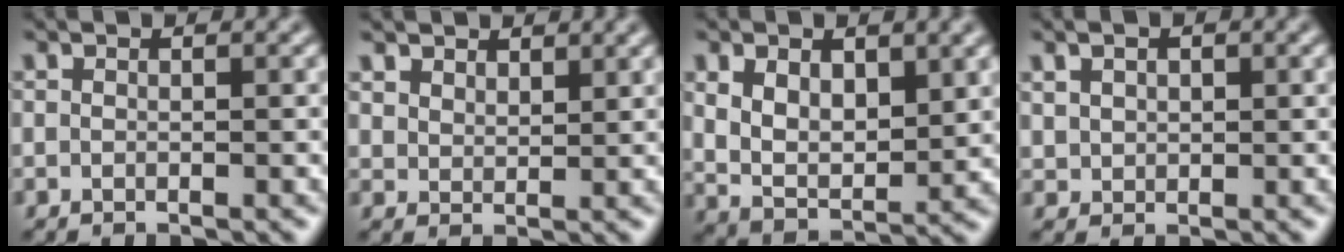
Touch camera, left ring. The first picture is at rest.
{"total": 2.7, "force": [2.3, 1.3, 0.5], "torque": [-0.023, -0.008, 0.049]}
{"total": 5.6, "force": [1.7, 3.3, 4.2], "torque": [-0.087, -0.013, 0.037]}
{"total": 2.2, "force": [1.1, 1.6, 1.1], "torque": [-0.025, 0.009, 0.018]}